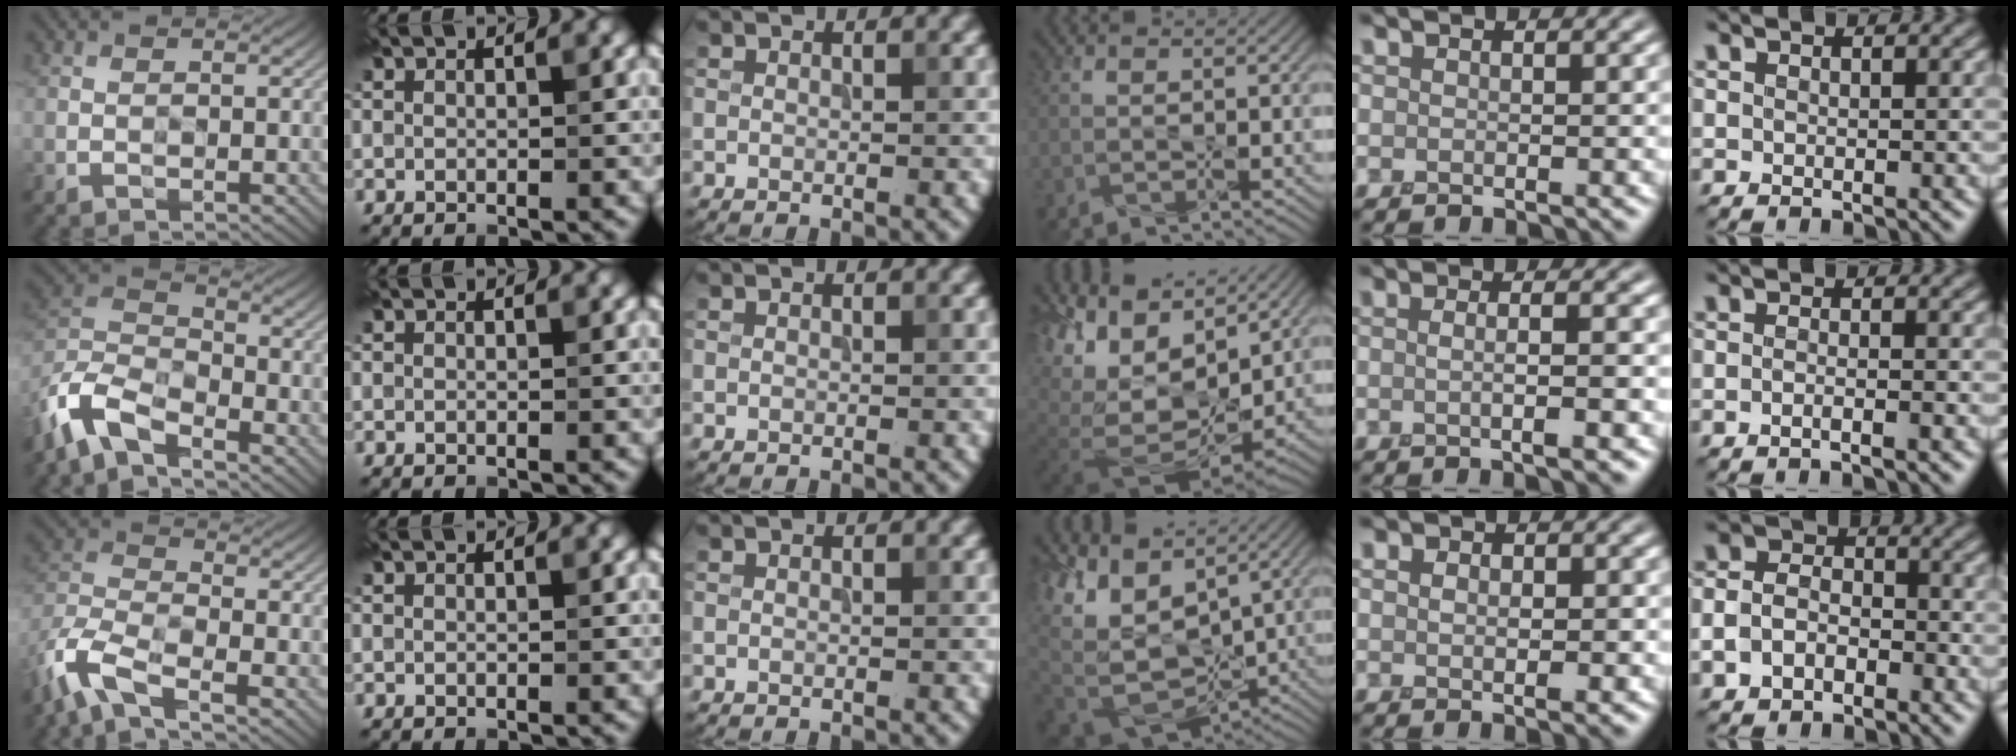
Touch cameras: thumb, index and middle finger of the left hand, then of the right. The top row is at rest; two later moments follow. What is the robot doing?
{"motion": "wipe", "object": "whiteboard"}